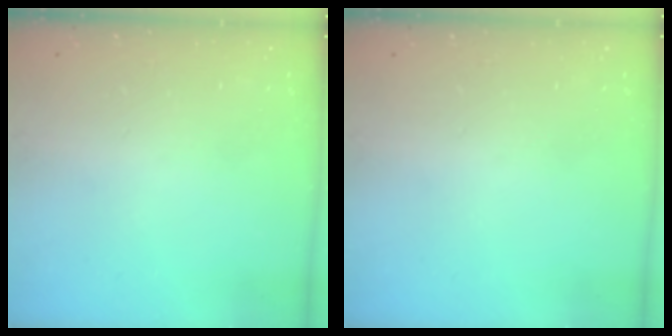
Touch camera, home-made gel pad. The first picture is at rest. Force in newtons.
{"total": 0.0}